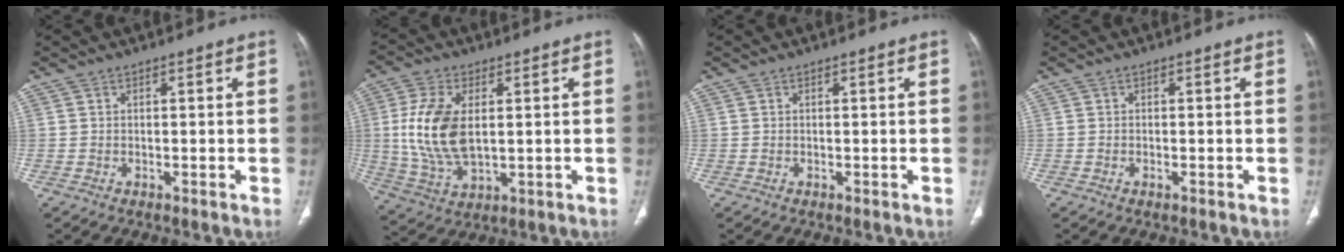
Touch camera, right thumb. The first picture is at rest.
{"total": 13.6, "force": [1.5, 7.5, 11.2], "torque": [-0.235, -0.009, 0.035]}
{"total": 0.0}
{"total": 0.6, "force": [-0.3, 0.2, 0.4], "torque": [-0.011, 0.003, -0.005]}